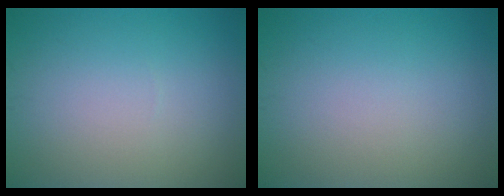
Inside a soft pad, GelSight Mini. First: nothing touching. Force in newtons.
{"total": 0.0}